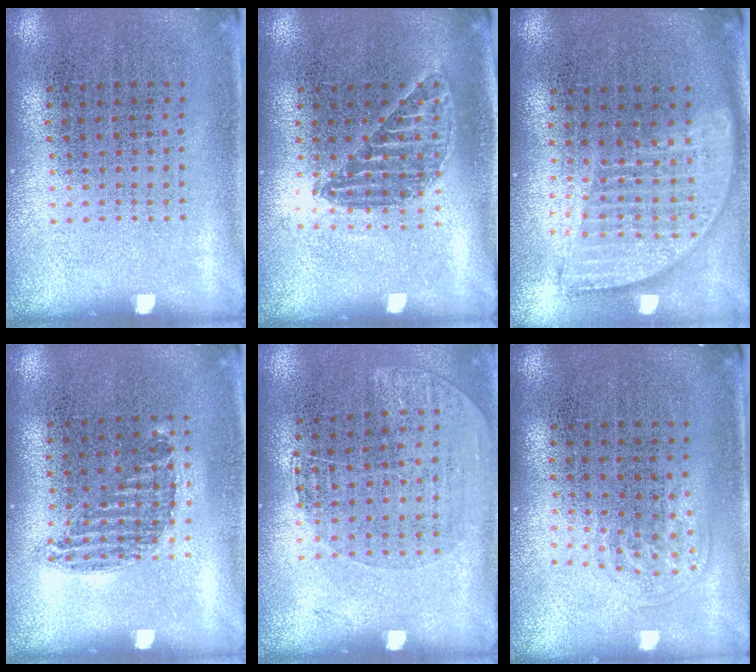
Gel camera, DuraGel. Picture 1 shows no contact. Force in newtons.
{"total": 1.2, "press": 1.1, "slide": 0.4}
{"total": 1.8, "press": 1.5, "slide": 1.0}
{"total": 0.8, "press": 0.7, "slide": 0.5}
{"total": 1.0, "press": 0.9, "slide": 0.5}
{"total": 1.0, "press": 0.6, "slide": 0.8}